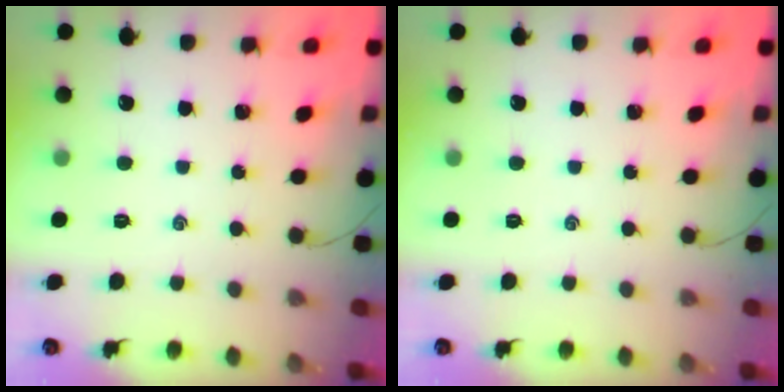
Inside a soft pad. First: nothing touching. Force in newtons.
{"total": 0.0}